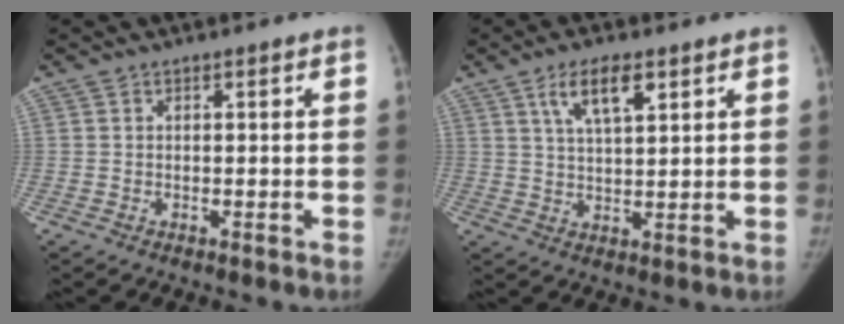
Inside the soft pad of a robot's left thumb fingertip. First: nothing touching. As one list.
[{"total": 7.3, "force": [3.8, 2.7, 5.6], "torque": [-0.092, -0.012, 0.070]}]